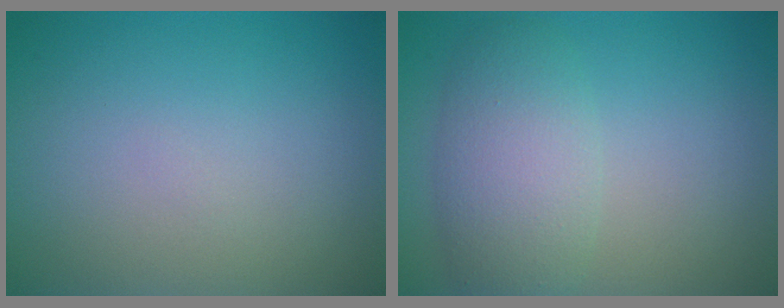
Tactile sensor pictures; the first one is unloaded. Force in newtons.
{"total": 4.6, "press": 4.6, "slide": 0.2}